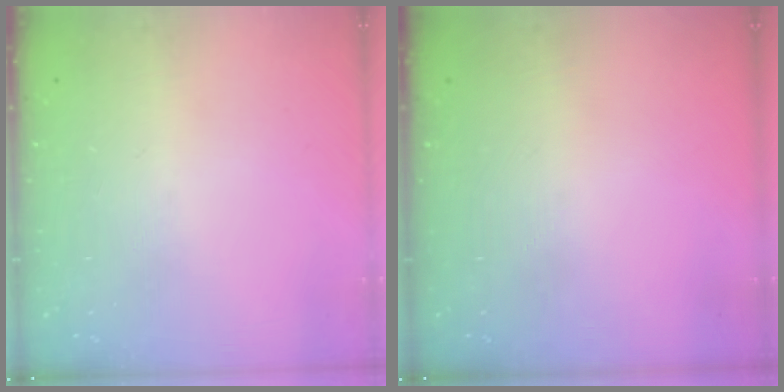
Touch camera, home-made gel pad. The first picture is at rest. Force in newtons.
{"total": 0.0}